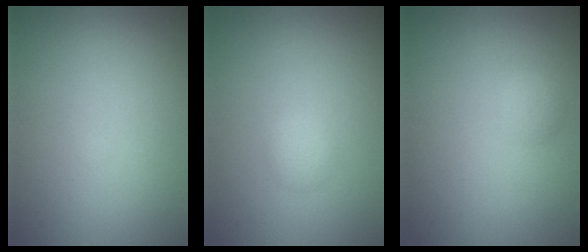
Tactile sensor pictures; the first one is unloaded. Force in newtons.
{"total": 1.2, "press": 1.2, "slide": 0.0}
{"total": 1.0, "press": 1.0, "slide": 0.1}